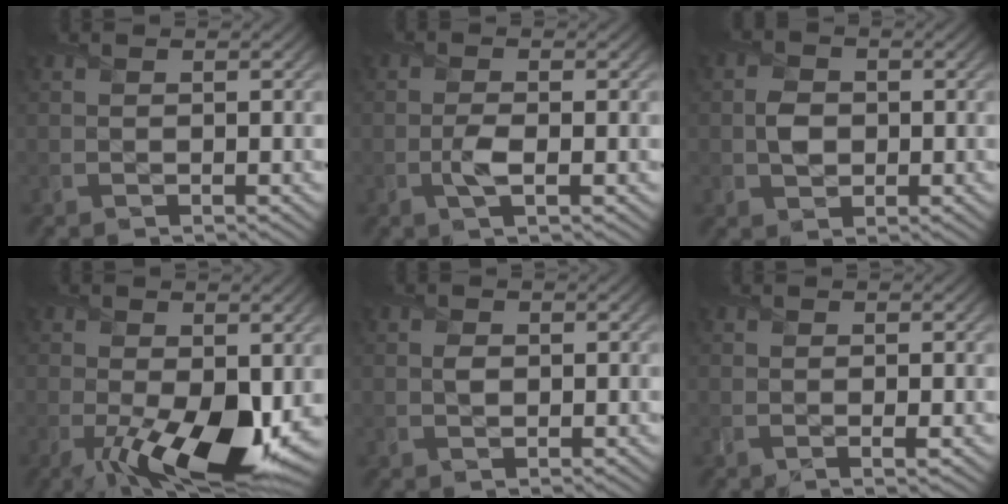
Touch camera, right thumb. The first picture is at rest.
{"total": 1.8, "force": [-0.5, 0.7, 1.6], "torque": [-0.034, 0.000, -0.012]}
{"total": 2.4, "force": [0.0, 2.2, 1.1], "torque": [-0.022, 0.000, -0.006]}
{"total": 12.2, "force": [-3.7, 6.0, 10.0], "torque": [-0.170, -0.046, -0.046]}
{"total": 1.0, "force": [0.0, 0.8, 0.6], "torque": [-0.011, -0.003, -0.001]}
{"total": 0.9, "force": [-0.3, 0.2, 0.8], "torque": [-0.014, -0.005, -0.006]}